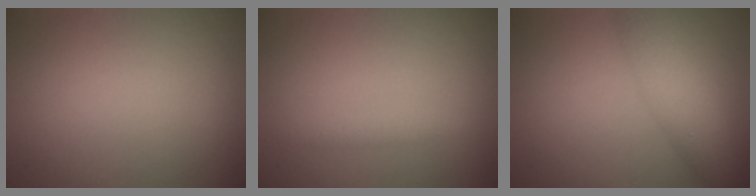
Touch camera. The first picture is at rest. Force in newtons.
{"total": 1.1, "press": 1.1, "slide": 0.0}
{"total": 5.3, "press": 5.3, "slide": 0.2}